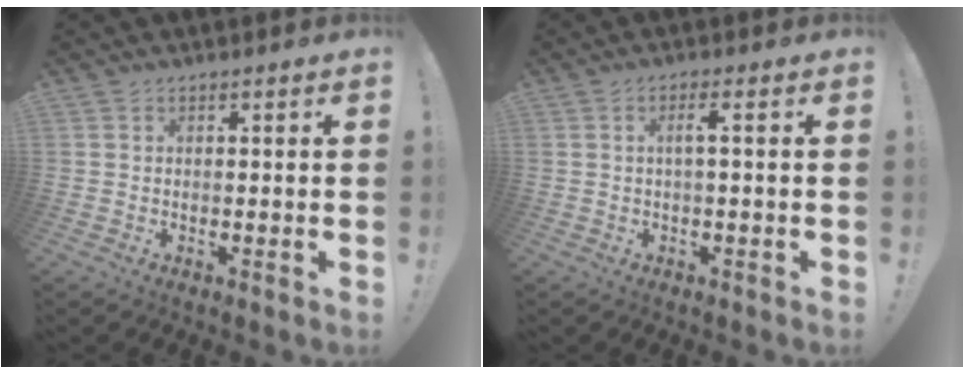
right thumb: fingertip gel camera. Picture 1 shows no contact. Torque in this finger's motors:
{"motor_torque": [-0.10, 0.00, 0.05, 0.19, 0.01]}